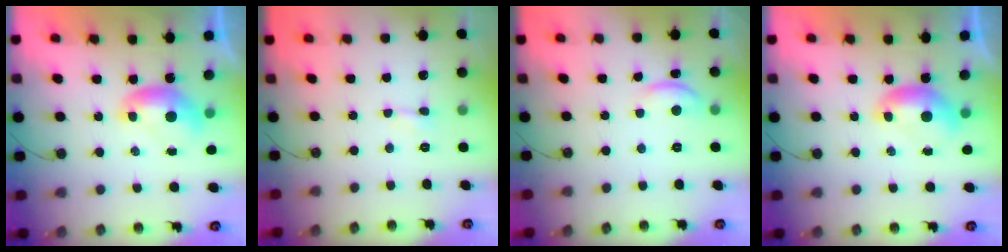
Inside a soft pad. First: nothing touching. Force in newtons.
{"total": 0.8, "press": 0.8, "slide": 0.3}
{"total": 2.1, "press": 2.0, "slide": 0.4}
{"total": 0.0}